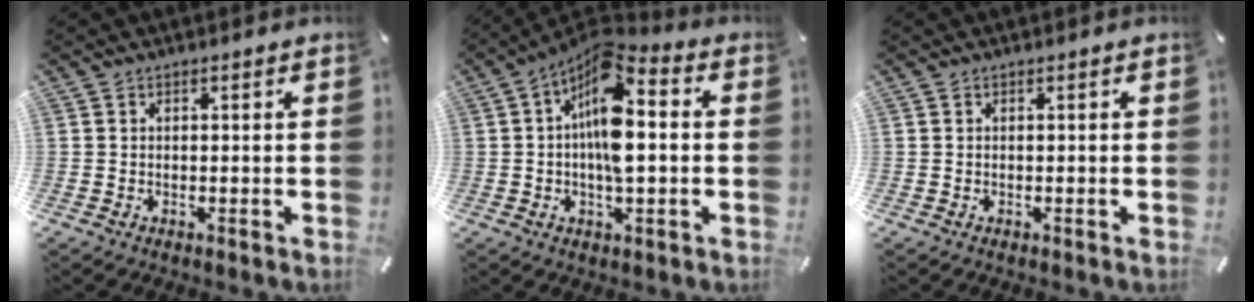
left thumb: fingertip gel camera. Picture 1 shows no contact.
{"total": 12.3, "force": [1.1, 5.3, 11.0], "torque": [-0.206, -0.019, 0.016]}
{"total": 0.0}